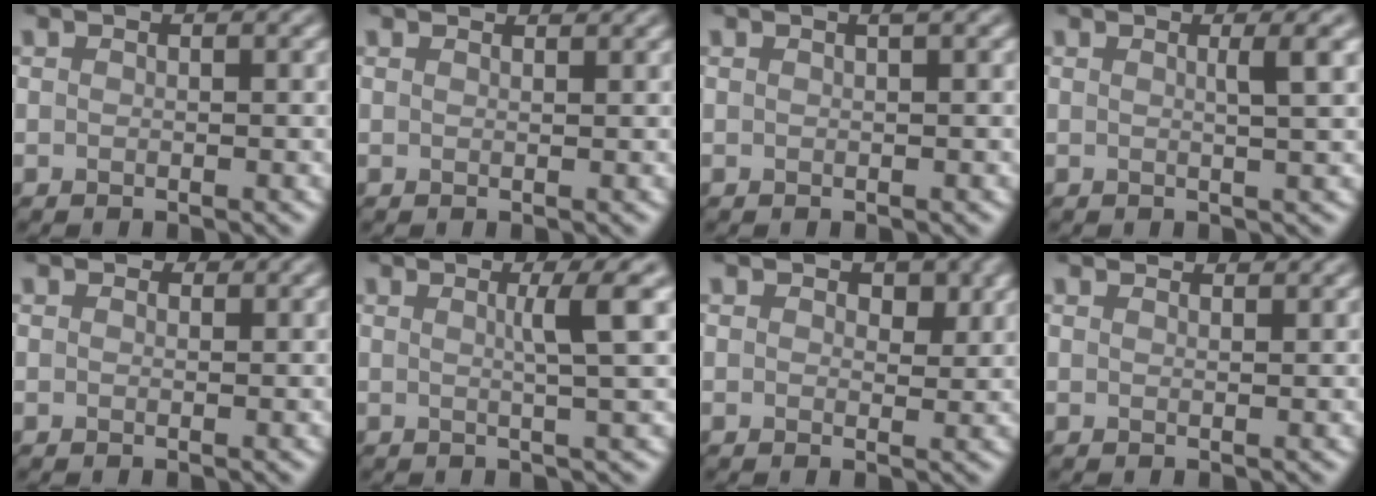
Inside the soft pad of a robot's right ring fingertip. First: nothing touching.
{"total": 1.8, "force": [1.8, 0.2, 0.4], "torque": [-0.009, 0.001, 0.019]}
{"total": 0.9, "force": [0.5, 0.2, 0.8], "torque": [-0.005, 0.004, 0.007]}
{"total": 2.6, "force": [0.7, 0.6, 2.5], "torque": [-0.025, 0.006, 0.005]}
{"total": 0.9, "force": [0.7, 0.4, 0.2], "torque": [-0.004, -0.005, 0.007]}
{"total": 3.8, "force": [0.9, 0.4, 3.7], "torque": [-0.050, 0.005, 0.010]}
{"total": 1.6, "force": [0.8, 1.0, 1.0], "torque": [-0.013, -0.006, 0.011]}
{"total": 2.5, "force": [2.4, 0.3, 0.6], "torque": [-0.011, 0.005, 0.026]}